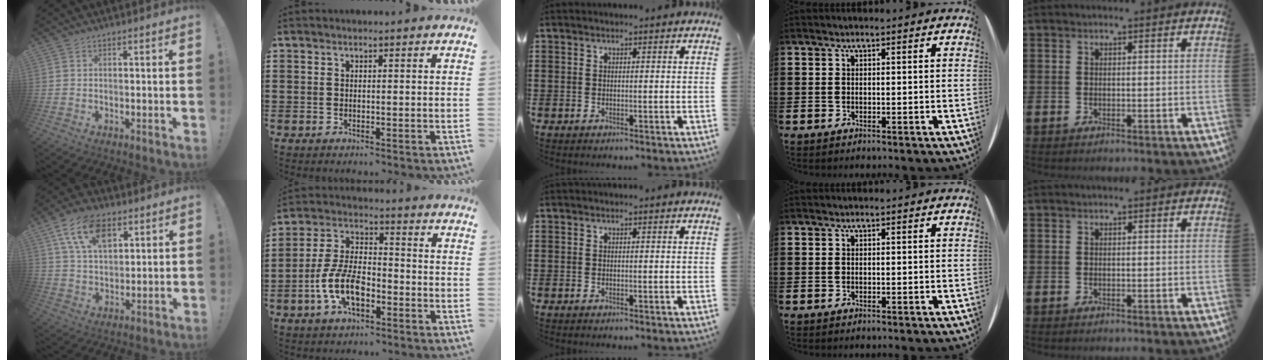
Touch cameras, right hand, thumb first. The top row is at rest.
{"thumb": {"total": 14.1, "force": [7.0, 8.2, 9.1], "torque": [-0.164, -0.010, 0.132]}, "index": {"total": 8.7, "force": [-3.5, 4.4, 6.7], "torque": [-0.159, 0.001, -0.073]}}